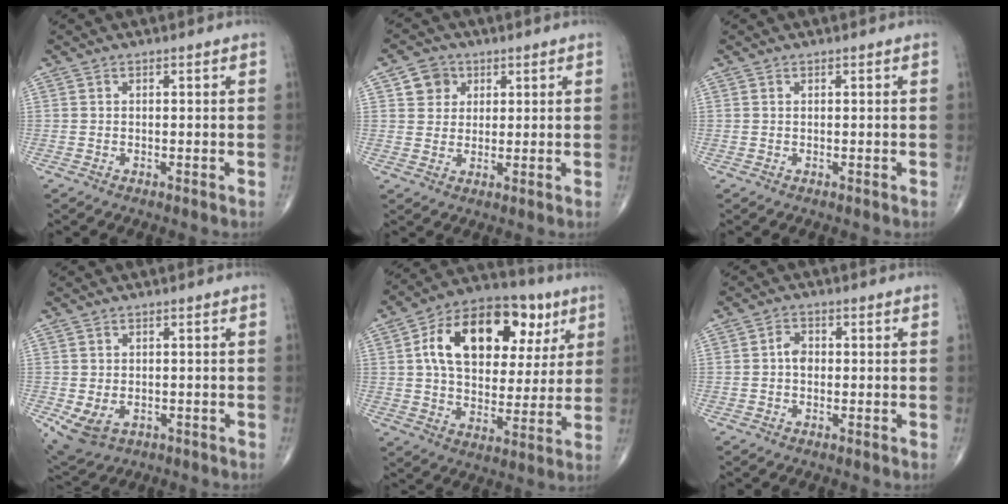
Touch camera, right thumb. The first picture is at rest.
{"total": 5.1, "force": [2.0, 4.5, 1.3], "torque": [0.004, -0.004, 0.032]}
{"total": 0.0}
{"total": 6.0, "force": [-1.6, 4.3, 3.9], "torque": [-0.072, -0.004, -0.013]}
{"total": 22.6, "force": [7.6, 13.7, 16.4], "torque": [-0.228, 0.003, 0.114]}
{"total": 2.4, "force": [-0.2, 1.8, 1.6], "torque": [-0.020, 0.004, -0.010]}